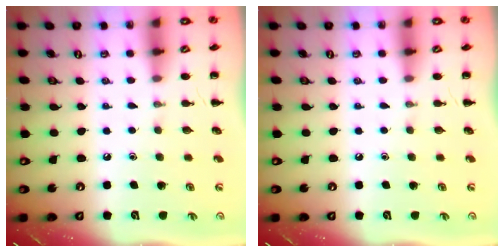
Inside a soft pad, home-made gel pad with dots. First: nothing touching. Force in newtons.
{"total": 0.0}